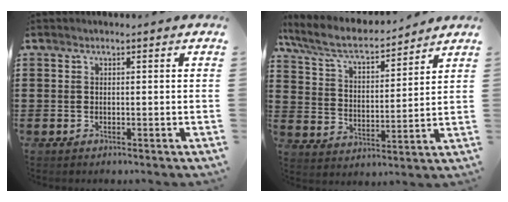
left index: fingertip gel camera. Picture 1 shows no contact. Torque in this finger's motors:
{"motor_torque": [-0.20, -1.45, 0.52, 0.15]}